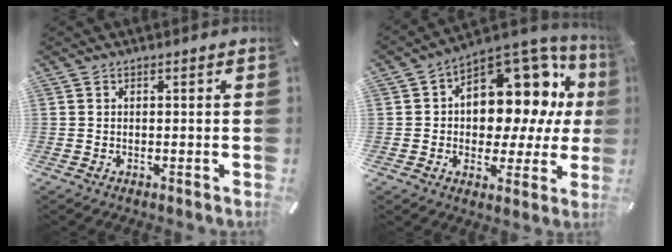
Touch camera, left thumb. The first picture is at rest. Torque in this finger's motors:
{"motor_torque": [0.94, 0.94, 0.46, -0.10, 0.15]}